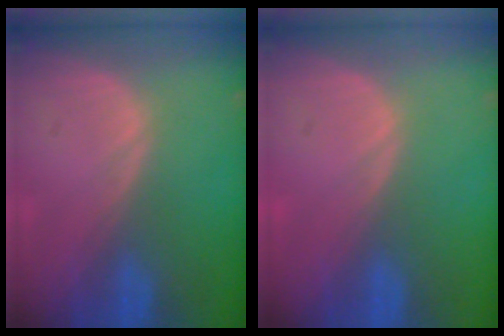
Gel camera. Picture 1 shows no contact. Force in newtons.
{"total": 0.0}